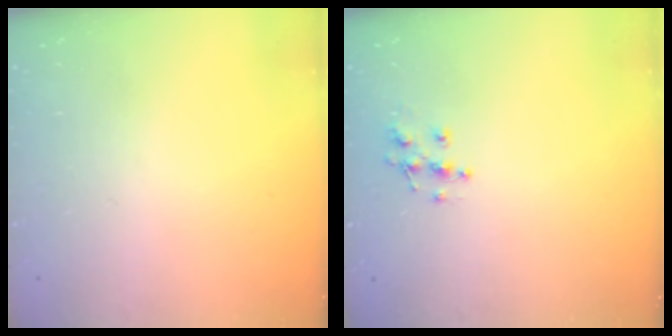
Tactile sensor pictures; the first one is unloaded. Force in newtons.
{"total": 7.8, "press": 7.7, "slide": 0.5}